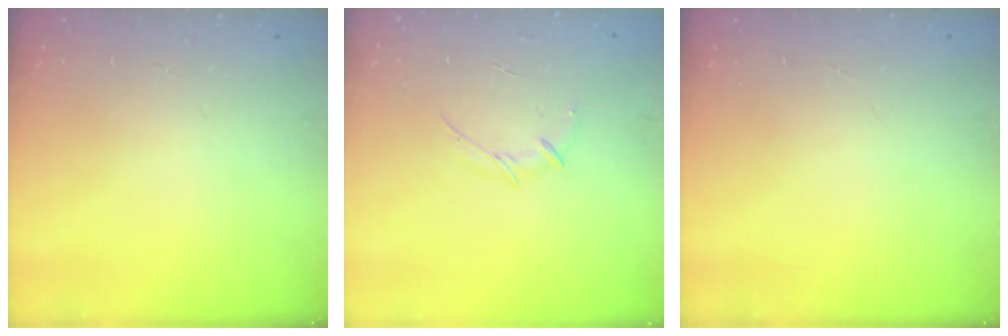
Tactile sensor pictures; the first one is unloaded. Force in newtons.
{"total": 4.6, "press": 4.5, "slide": 1.1}
{"total": 0.0}